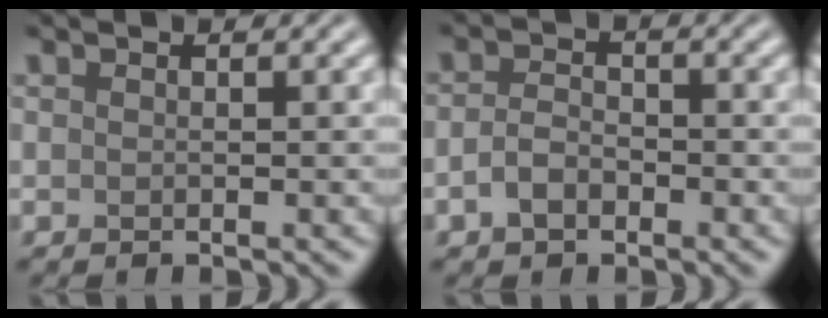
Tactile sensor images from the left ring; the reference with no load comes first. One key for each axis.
{"total": 2.4, "fx": -1.1, "fy": 1.5, "fz": 1.5, "tx": -0.030, "ty": 0.003, "tz": -0.026}